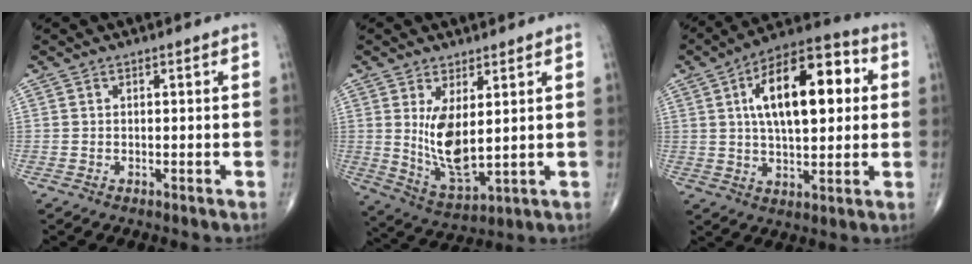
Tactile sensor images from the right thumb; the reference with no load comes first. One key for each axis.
{"total": 9.6, "fx": 1.9, "fy": 4.0, "fz": 8.6, "tx": -0.157, "ty": -0.031, "tz": 0.051}
{"total": 18.9, "fx": 4.0, "fy": 8.9, "fz": 16.2, "tx": -0.232, "ty": 0.018, "tz": 0.056}